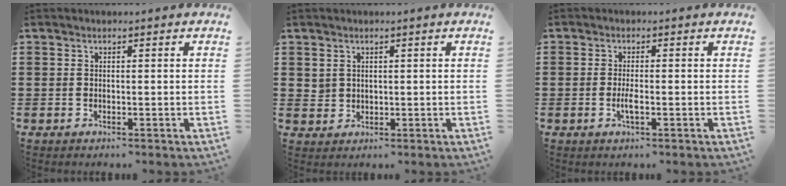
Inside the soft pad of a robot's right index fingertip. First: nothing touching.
{"total": 0.6, "force": [0.2, 0.6, 0.1], "torque": [-0.004, 0.003, 0.003]}
{"total": 2.4, "force": [-0.8, 0.4, 2.2], "torque": [-0.045, -0.004, -0.016]}